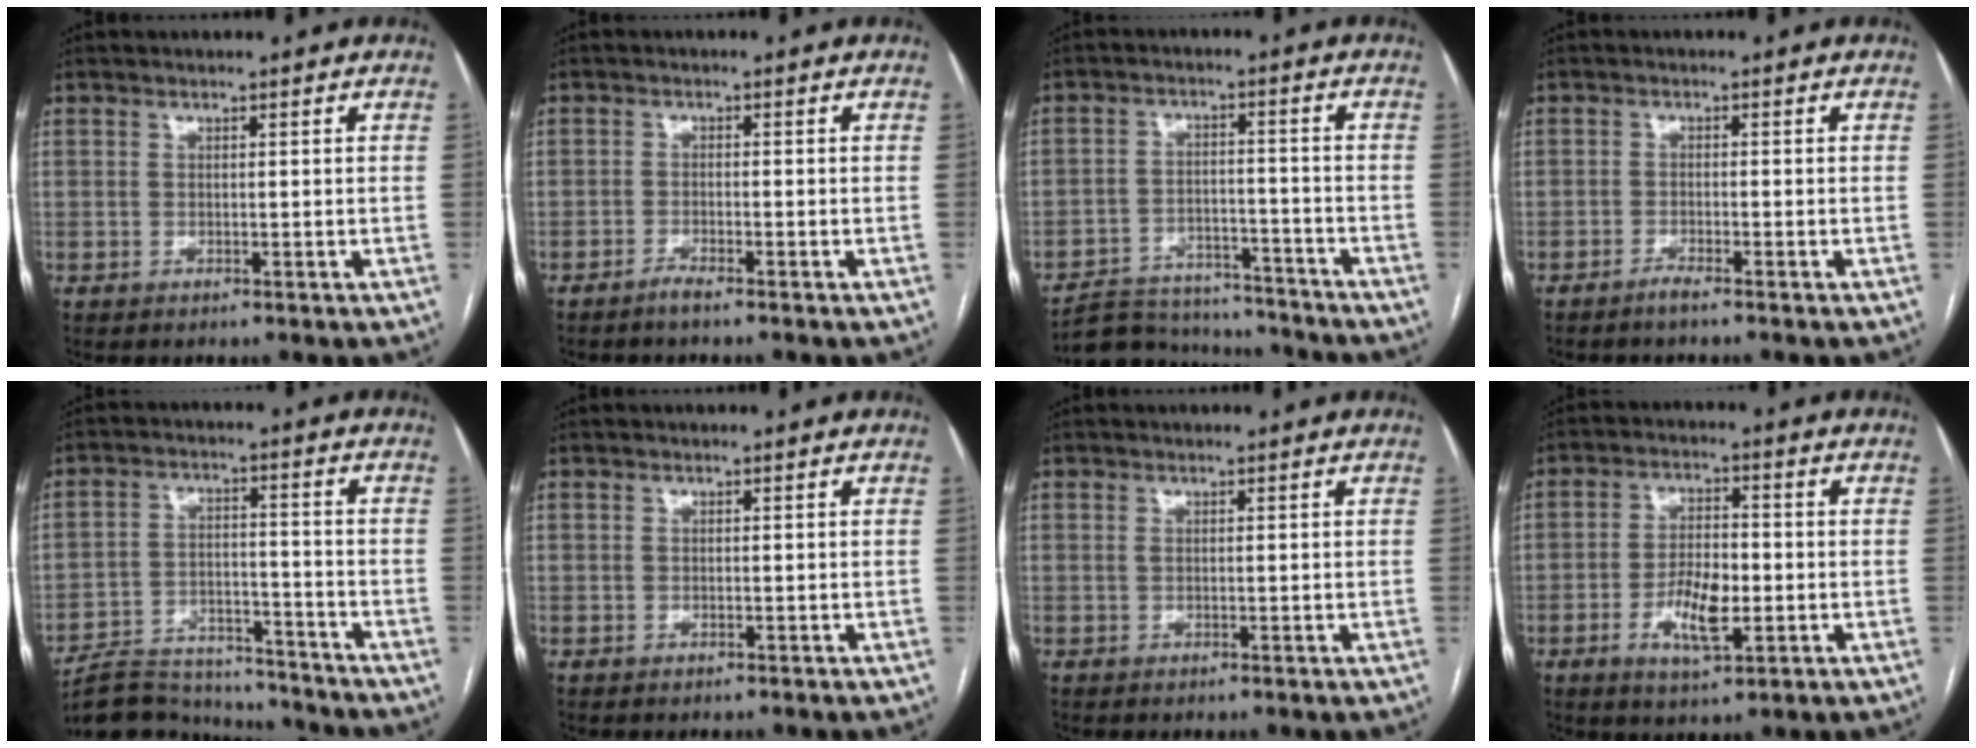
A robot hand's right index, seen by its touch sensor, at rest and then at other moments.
{"total": 1.6, "force": [-1.4, -0.1, 0.7], "torque": [-0.020, -0.002, -0.029]}
{"total": 13.4, "force": [-12.8, 3.4, 2.2], "torque": [-0.033, 0.015, -0.191]}
{"total": 1.5, "force": [-1.3, -0.2, 0.7], "torque": [-0.018, -0.001, -0.028]}
{"total": 15.1, "force": [-14.4, 3.3, 3.3], "torque": [-0.058, 0.018, -0.218]}
{"total": 0.6, "force": [-0.3, 0.5, -0.1], "torque": [-0.004, 0.006, -0.006]}
{"total": 0.0}
{"total": 7.5, "force": [-2.2, 2.7, 6.7], "torque": [-0.129, 0.000, -0.036]}